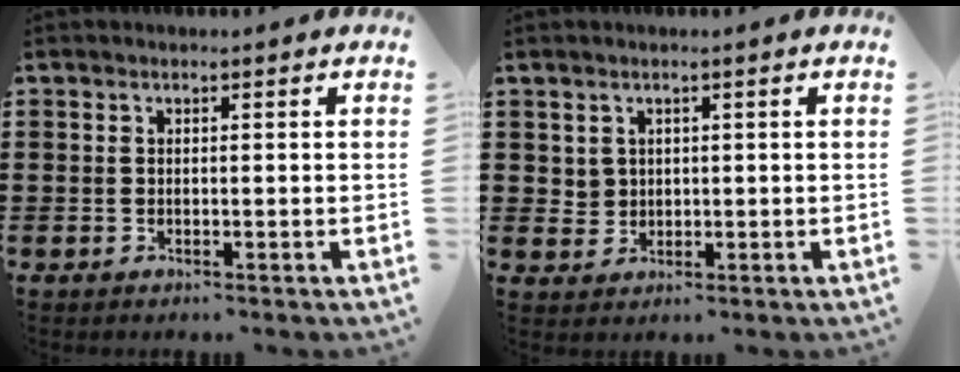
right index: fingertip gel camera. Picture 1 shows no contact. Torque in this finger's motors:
{"motor_torque": [0.99, 1.12, 0.00, 0.01]}